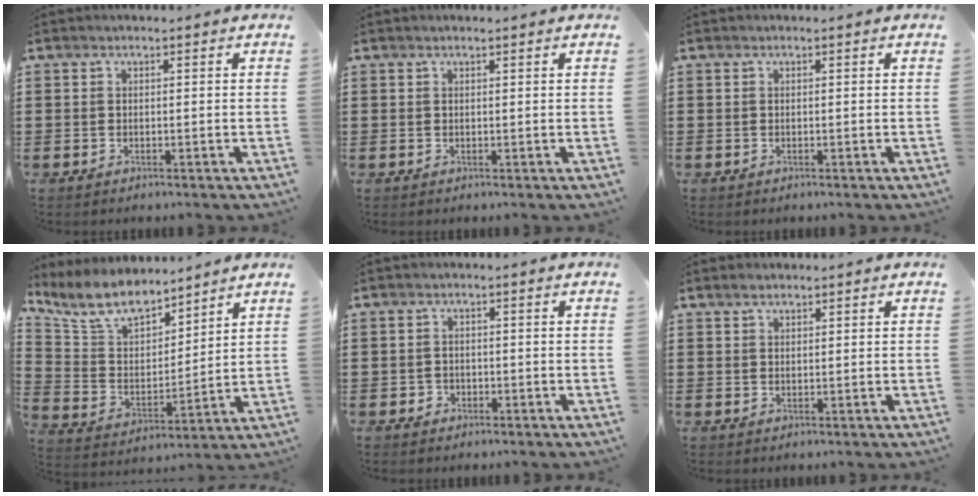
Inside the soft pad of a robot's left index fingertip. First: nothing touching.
{"total": 0.6, "force": [0.5, 0.0, 0.3], "torque": [-0.006, -0.001, 0.010]}
{"total": 0.0}
{"total": 10.2, "force": [8.7, 3.5, 3.9], "torque": [-0.117, -0.040, 0.162]}
{"total": 1.1, "force": [-0.5, 1.0, 0.1], "torque": [-0.006, 0.003, -0.012]}
{"total": 1.2, "force": [1.1, 0.4, 0.4], "torque": [-0.008, 0.002, 0.021]}